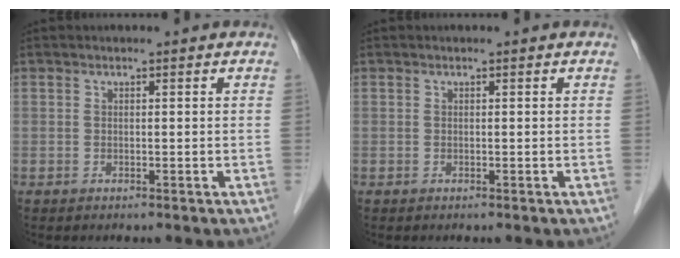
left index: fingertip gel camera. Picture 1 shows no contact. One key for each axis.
{"total": 0.0}